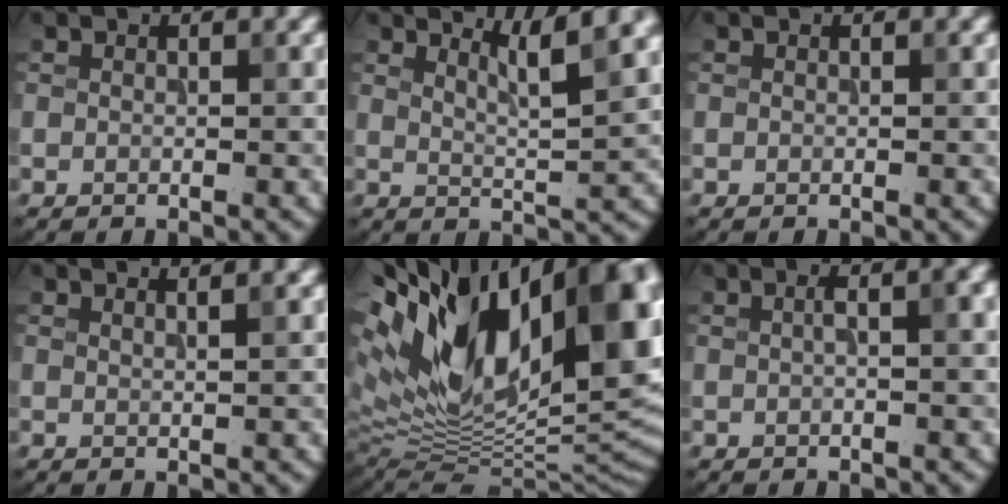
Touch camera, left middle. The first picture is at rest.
{"total": 4.3, "force": [2.9, 0.5, 3.1], "torque": [-0.040, 0.000, 0.052]}
{"total": 0.0}
{"total": 2.0, "force": [1.4, 0.7, 1.3], "torque": [-0.003, 0.010, -0.001]}
{"total": 19.7, "force": [5.0, 10.2, 16.1], "torque": [-0.254, -0.021, 0.114]}
{"total": 3.4, "force": [0.6, 1.2, 3.2], "torque": [-0.038, 0.012, 0.004]}